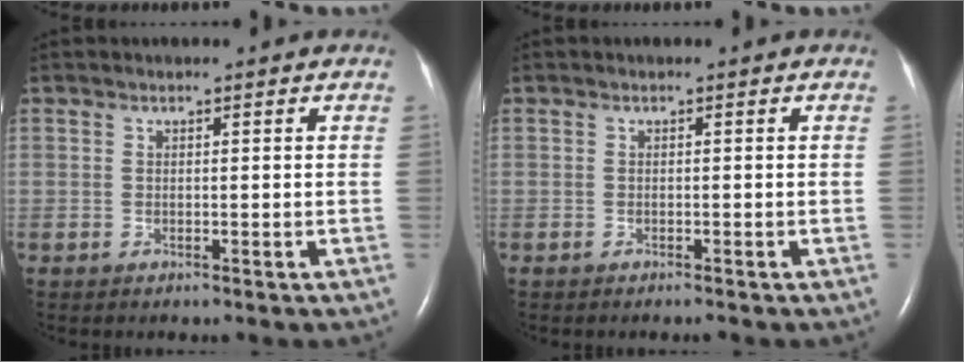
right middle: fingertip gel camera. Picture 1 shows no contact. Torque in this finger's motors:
{"motor_torque": [-0.20, -0.09, -0.07, 0.00]}